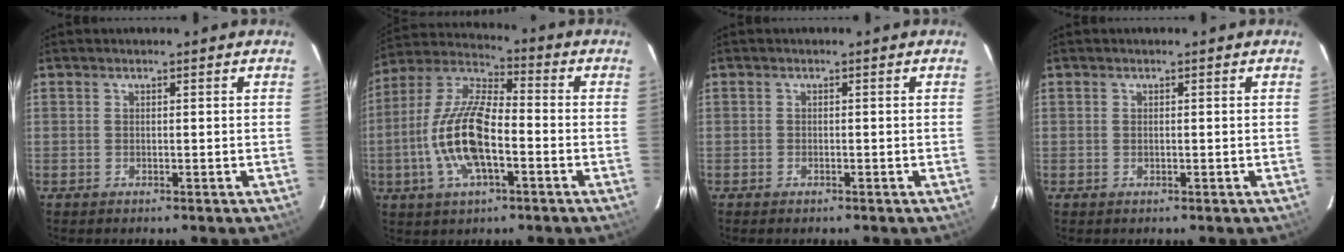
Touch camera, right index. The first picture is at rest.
{"total": 15.6, "force": [-4.0, 6.1, 13.8], "torque": [-0.285, 0.001, -0.083]}
{"total": 0.8, "force": [-0.7, 0.4, 0.2], "torque": [-0.005, -0.002, -0.014]}
{"total": 0.6, "force": [0.1, 0.3, 0.5], "torque": [-0.011, 0.001, 0.001]}